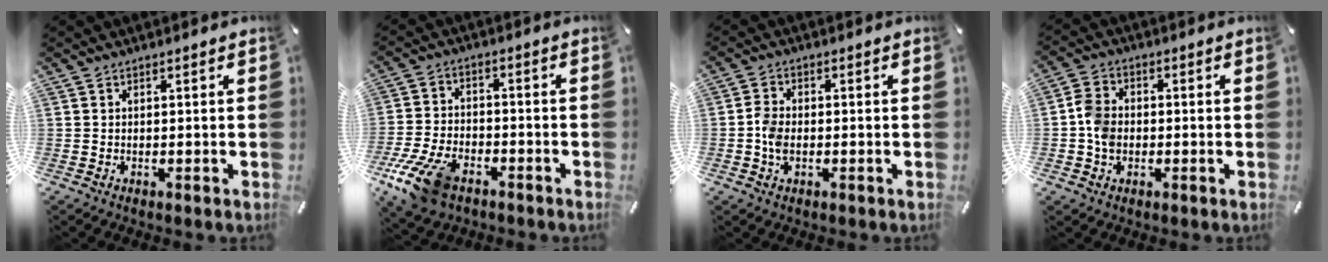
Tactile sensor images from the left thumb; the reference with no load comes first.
{"total": 12.2, "force": [-7.3, 6.7, 7.1], "torque": [-0.140, 0.034, -0.131]}
{"total": 4.0, "force": [-0.9, 2.7, 2.9], "torque": [-0.064, 0.002, -0.018]}
{"total": 6.2, "force": [-1.1, 5.1, 3.4], "torque": [-0.072, 0.011, -0.017]}